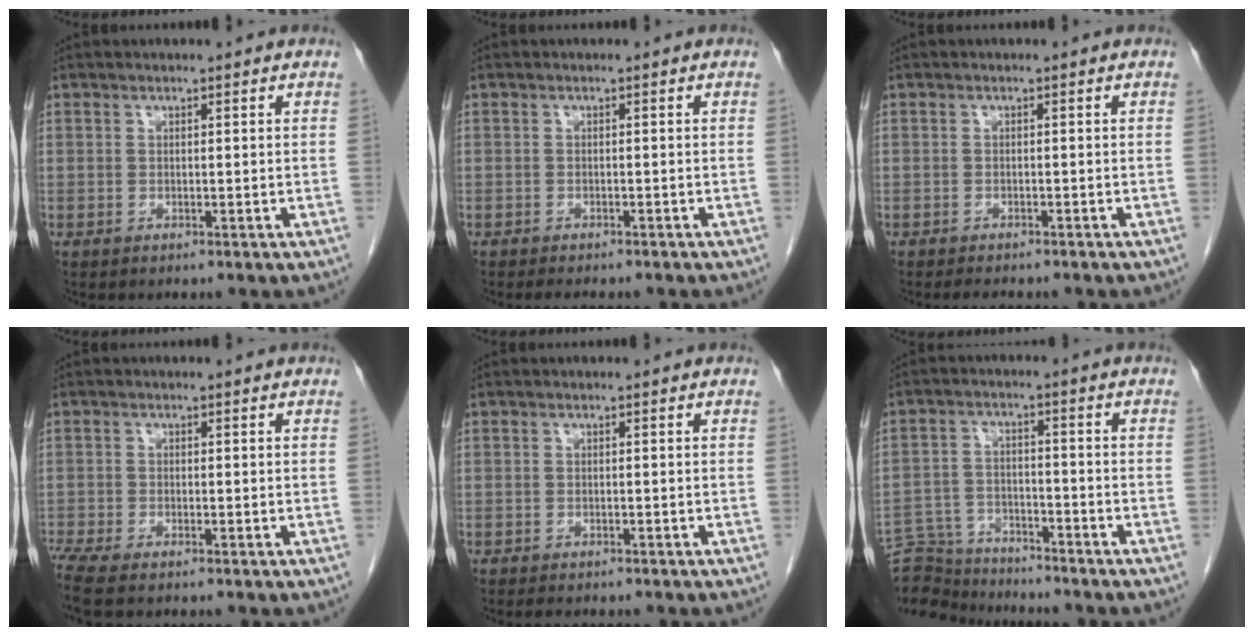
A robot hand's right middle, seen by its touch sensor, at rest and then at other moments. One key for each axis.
{"total": 4.0, "fx": -3.4, "fy": 1.0, "fz": 1.8, "tx": -0.026, "ty": -0.008, "tz": -0.040}
{"total": 3.6, "fx": -3.1, "fy": 0.9, "fz": 1.6, "tx": -0.025, "ty": -0.007, "tz": -0.037}
{"total": 5.3, "fx": -4.4, "fy": 0.5, "fz": 2.9, "tx": -0.057, "ty": -0.010, "tz": -0.080}
{"total": 2.9, "fx": -2.5, "fy": 0.7, "fz": 1.2, "tx": -0.021, "ty": -0.007, "tz": -0.030}
{"total": 10.5, "fx": -10.3, "fy": 1.8, "fz": 0.8, "tx": -0.014, "ty": 0.015, "tz": -0.175}